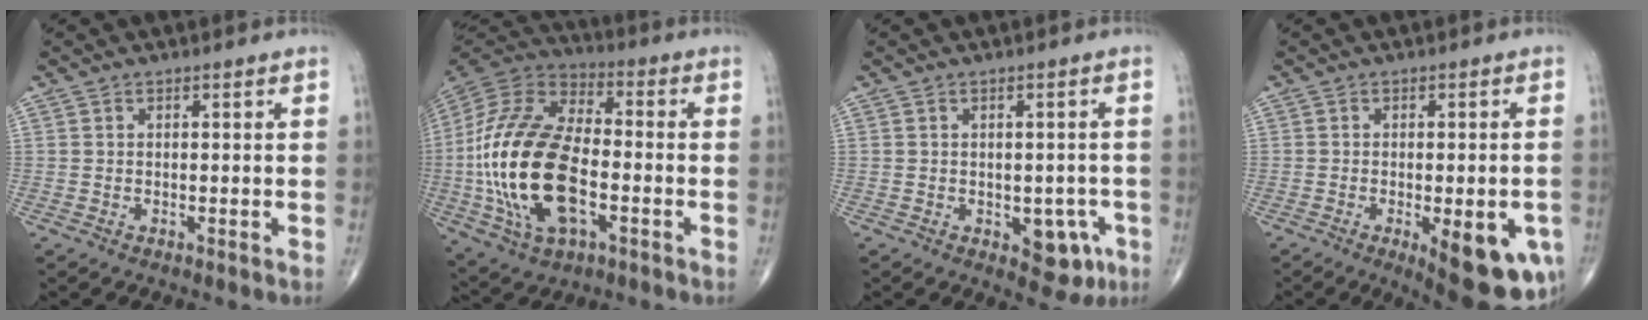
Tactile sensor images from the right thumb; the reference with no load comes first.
{"total": 25.6, "force": [-4.2, 13.5, 21.3], "torque": [-0.442, 0.009, -0.073]}
{"total": 6.2, "force": [-2.2, 3.7, 4.4], "torque": [-0.020, 0.007, -0.021]}
{"total": 14.2, "force": [-5.1, 5.0, 12.2], "torque": [-0.115, -0.001, -0.049]}